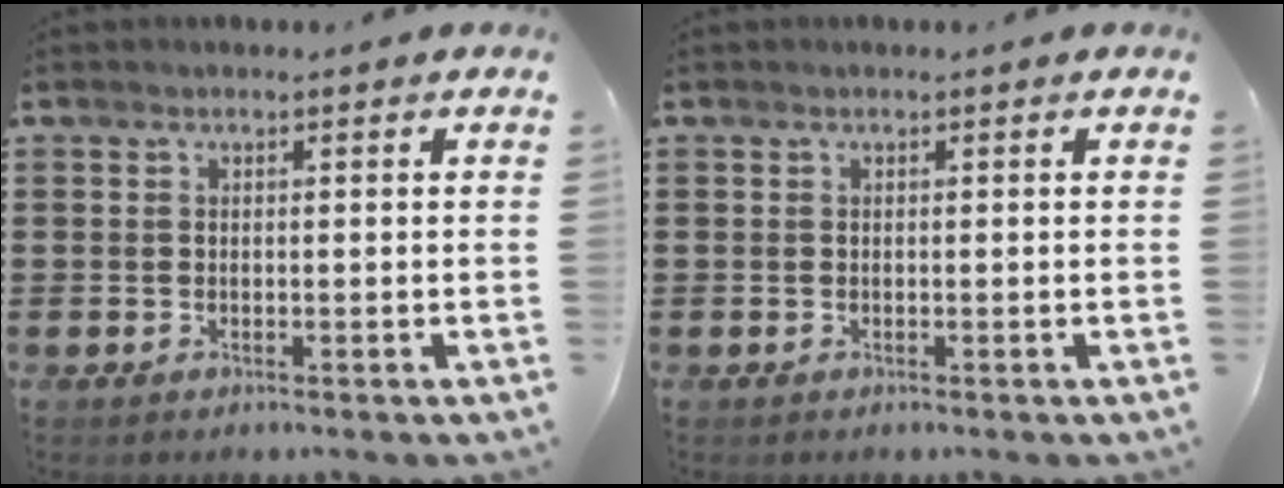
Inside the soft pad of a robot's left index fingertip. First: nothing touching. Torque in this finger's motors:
{"motor_torque": [-0.02, -0.01, 0.00, 0.00]}